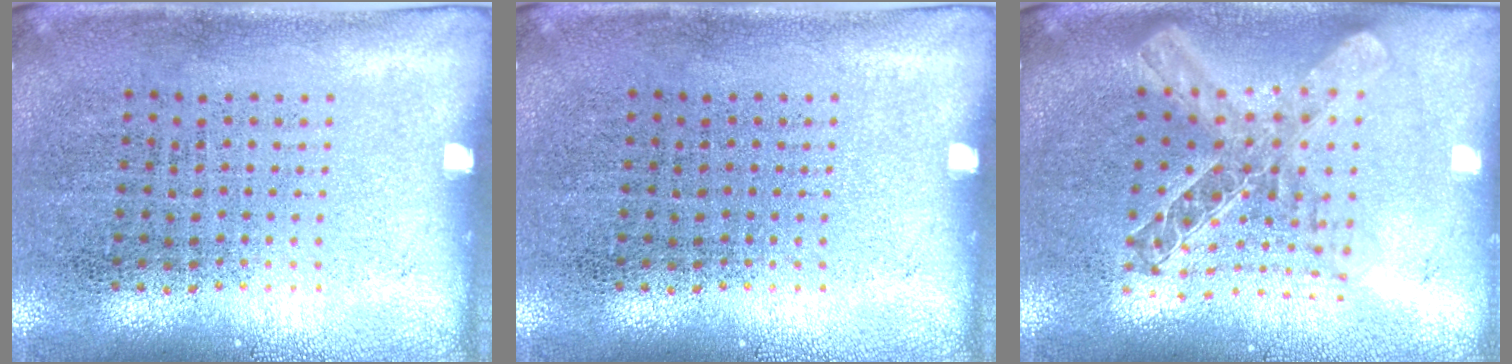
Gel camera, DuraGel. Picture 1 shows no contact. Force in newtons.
{"total": 0.0}
{"total": 2.0, "press": 1.7, "slide": 1.1}